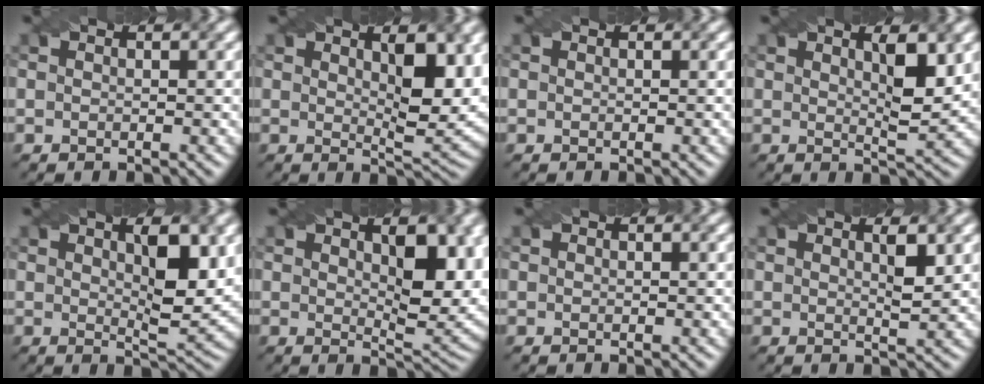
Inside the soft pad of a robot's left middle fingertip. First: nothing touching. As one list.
[{"total": 6.2, "force": [2.0, 1.9, 5.5], "torque": [-0.077, -0.010, 0.035]}, {"total": 0.0}, {"total": 3.7, "force": [1.5, 0.7, 3.3], "torque": [-0.051, -0.011, 0.026]}, {"total": 5.4, "force": [1.7, 1.4, 4.9], "torque": [-0.070, -0.009, 0.030]}, {"total": 7.3, "force": [2.2, 2.9, 6.4], "torque": [-0.087, -0.005, 0.038]}, {"total": 0.0}, {"total": 1.9, "force": [0.8, 0.3, 1.7], "torque": [-0.024, -0.004, 0.013]}]